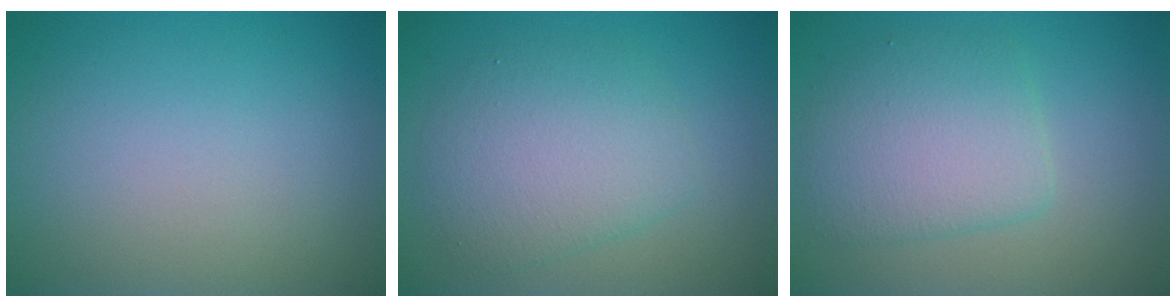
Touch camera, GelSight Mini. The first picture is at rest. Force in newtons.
{"total": 4.7, "press": 4.7, "slide": 0.1}
{"total": 4.6, "press": 4.6, "slide": 0.1}